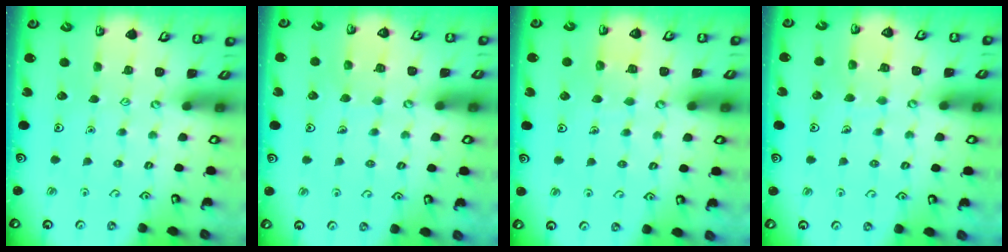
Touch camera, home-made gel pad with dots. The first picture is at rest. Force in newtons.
{"total": 6.0, "press": 6.0, "slide": 0.5}
{"total": 4.4, "press": 4.4, "slide": 0.3}
{"total": 5.8, "press": 5.7, "slide": 0.4}